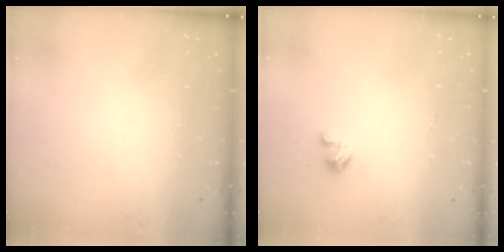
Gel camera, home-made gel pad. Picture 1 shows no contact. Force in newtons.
{"total": 2.9, "press": 2.9, "slide": 0.3}